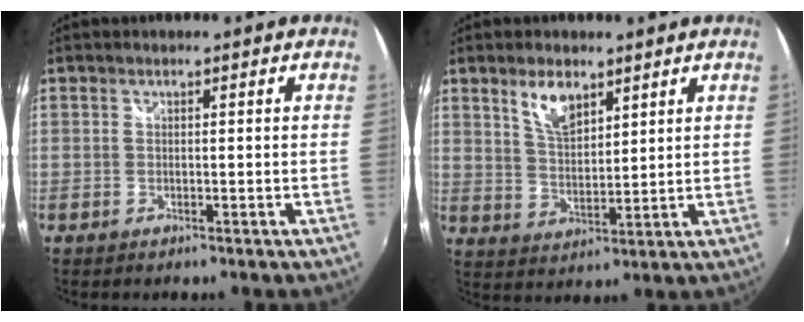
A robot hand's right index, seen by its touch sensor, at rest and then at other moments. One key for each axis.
{"total": 6.7, "fx": 4.2, "fy": 3.0, "fz": 4.2, "tx": -0.075, "ty": 0.004, "tz": 0.081}